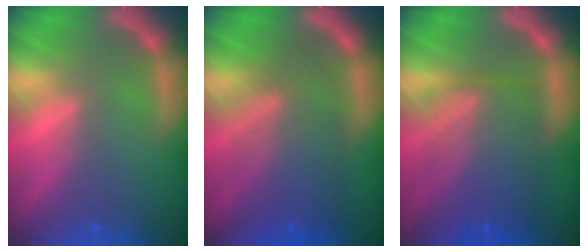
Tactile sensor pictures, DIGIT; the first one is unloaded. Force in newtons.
{"total": 8.0}
{"total": 8.6}